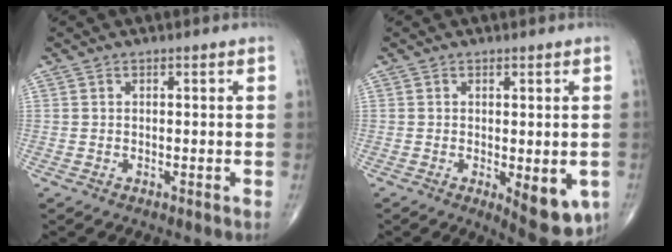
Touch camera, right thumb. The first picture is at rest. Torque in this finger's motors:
{"motor_torque": [1.07, 0.78, 0.38, -0.50, 0.17]}